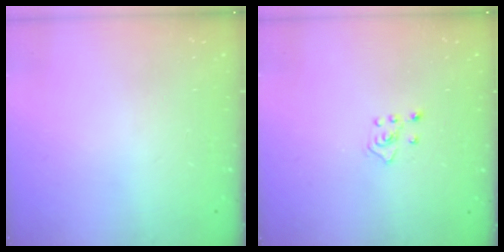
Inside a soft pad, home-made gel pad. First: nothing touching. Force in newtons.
{"total": 4.1, "press": 4.1, "slide": 0.5}